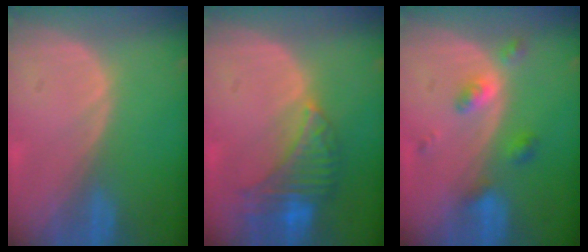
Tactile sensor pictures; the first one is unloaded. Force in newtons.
{"total": 8.1, "press": 7.0, "slide": 4.0}
{"total": 4.4, "press": 4.0, "slide": 1.7}